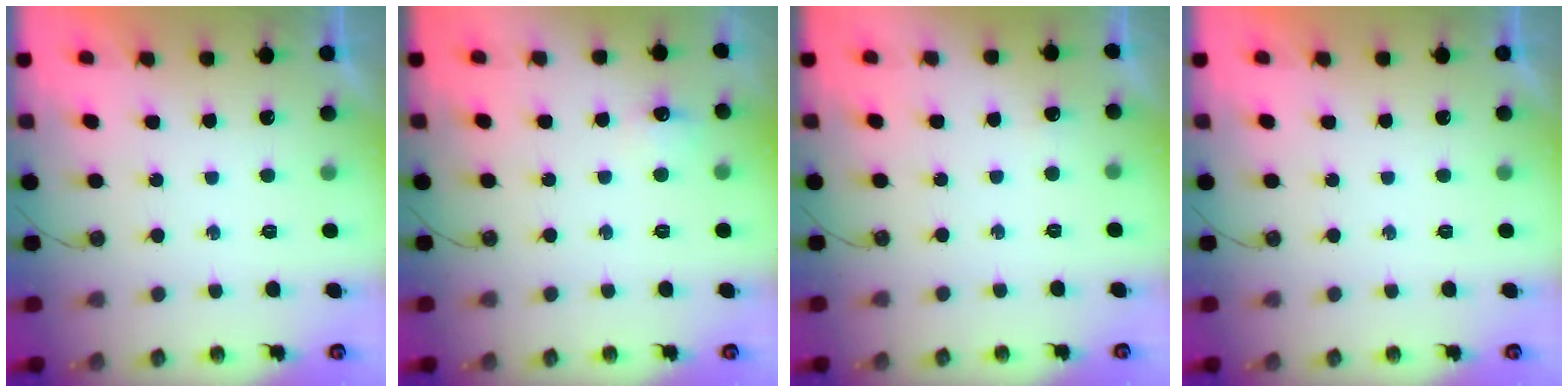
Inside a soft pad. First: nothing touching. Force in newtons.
{"total": 5.9, "press": 5.8, "slide": 0.9}
{"total": 2.9, "press": 2.8, "slide": 0.6}
{"total": 0.0}